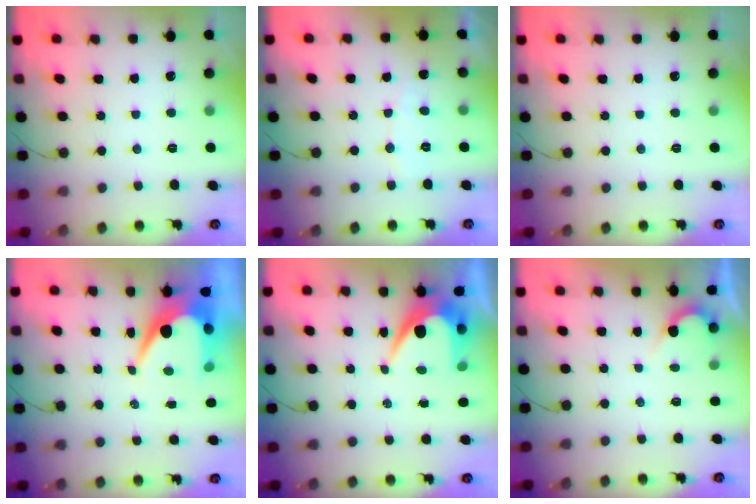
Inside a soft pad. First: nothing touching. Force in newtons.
{"total": 4.5, "press": 4.5, "slide": 0.4}
{"total": 0.0}
{"total": 10.6, "press": 10.5, "slide": 0.9}
{"total": 6.5, "press": 6.5, "slide": 0.6}
{"total": 2.1, "press": 2.1, "slide": 0.1}